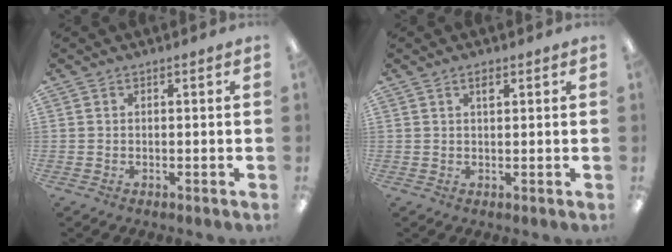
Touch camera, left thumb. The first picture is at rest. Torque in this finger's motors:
{"motor_torque": [0.32, -0.16, 0.57, -0.25, 0.00]}